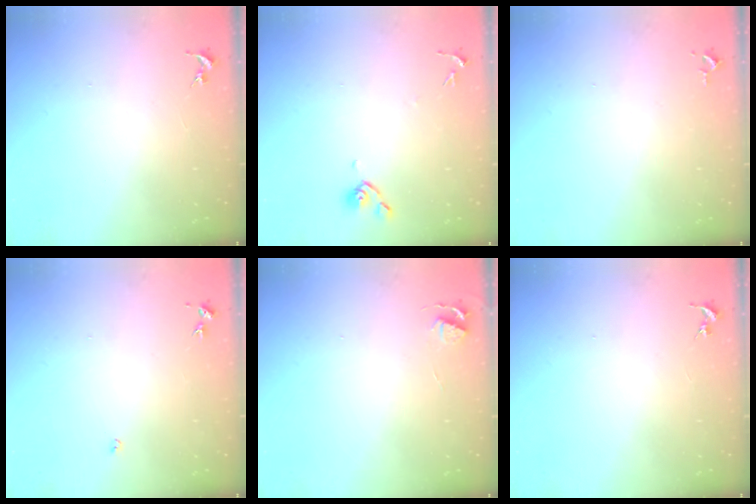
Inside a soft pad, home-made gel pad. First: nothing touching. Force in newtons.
{"total": 5.8, "press": 5.8, "slide": 0.7}
{"total": 2.6, "press": 2.6, "slide": 0.4}
{"total": 2.7, "press": 2.7, "slide": 0.5}
{"total": 3.9, "press": 3.8, "slide": 0.5}
{"total": 0.0}